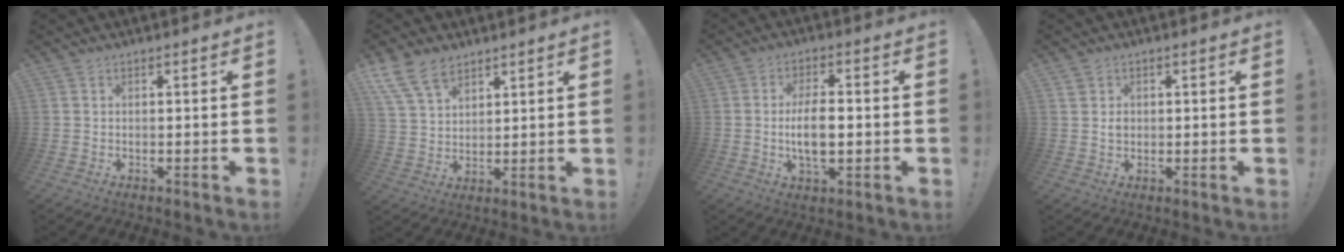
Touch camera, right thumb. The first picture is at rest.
{"total": 11.0, "force": [7.6, 6.4, 4.8], "torque": [-0.095, -0.034, 0.150]}
{"total": 9.0, "force": [-0.8, 4.1, 8.0], "torque": [-0.141, -0.007, -0.022]}
{"total": 2.2, "force": [0.5, 1.9, 1.0], "torque": [-0.005, -0.002, 0.005]}